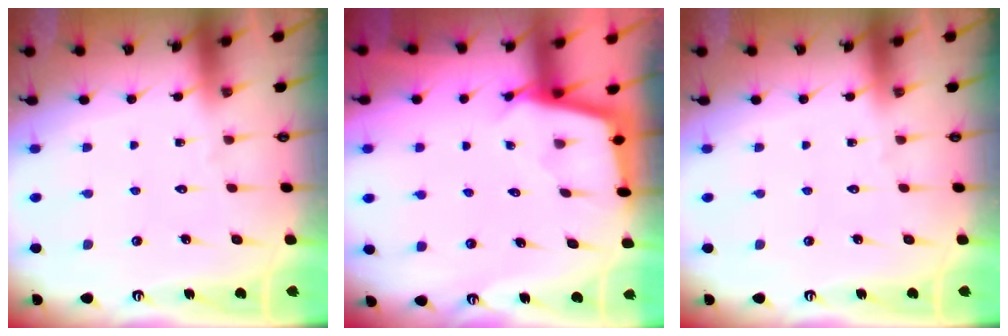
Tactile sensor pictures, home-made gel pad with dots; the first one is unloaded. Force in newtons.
{"total": 2.3, "press": 2.3, "slide": 0.1}
{"total": 0.0}